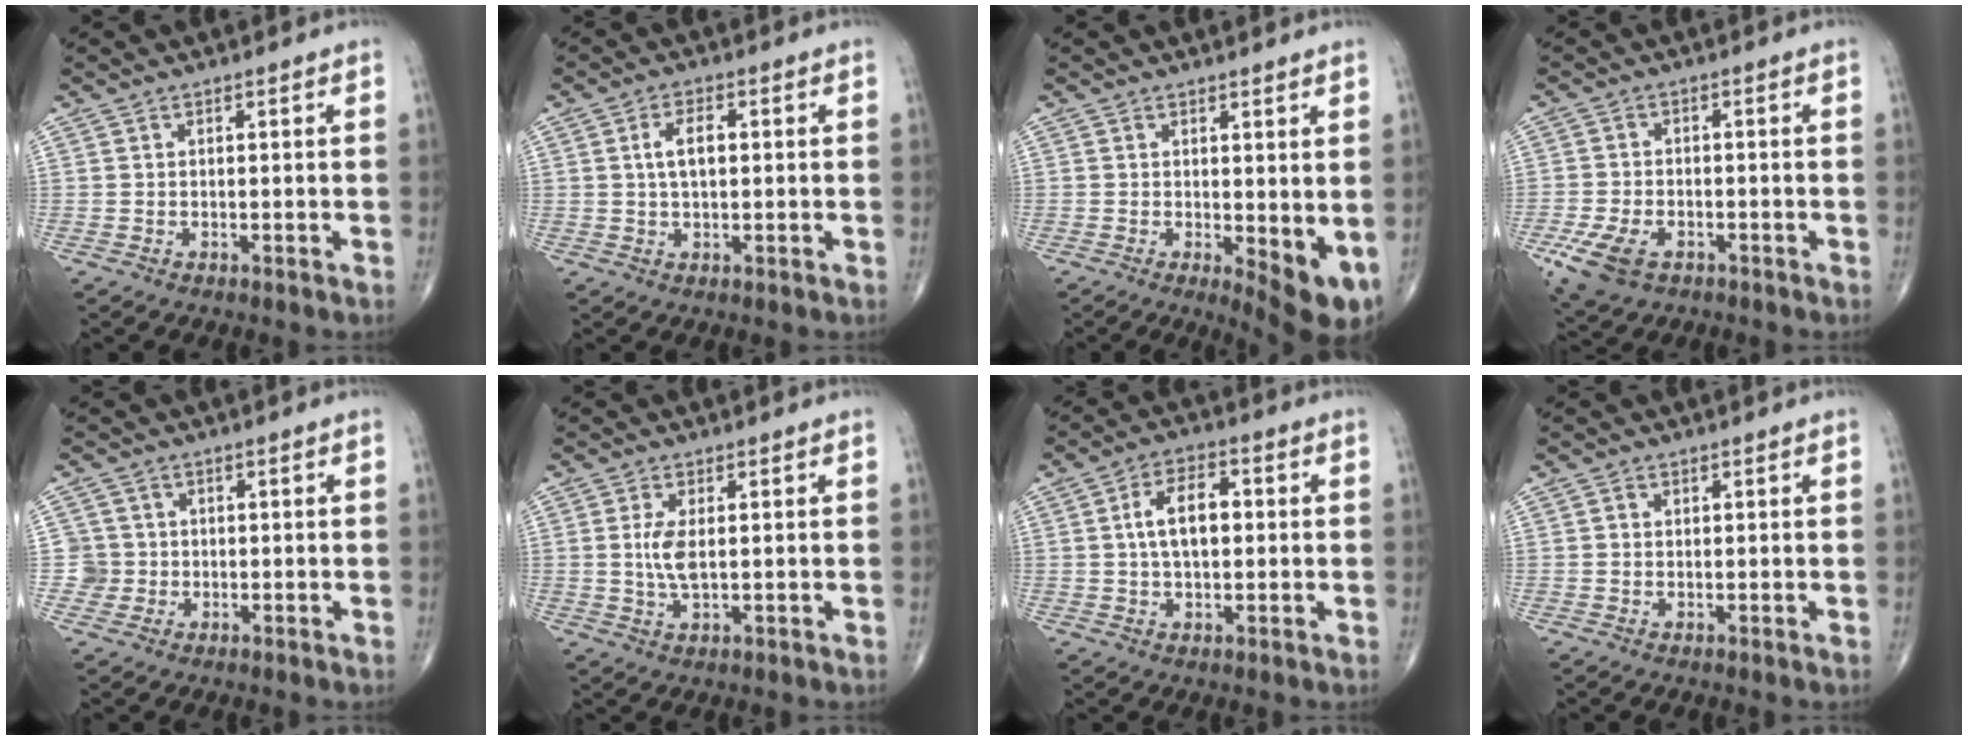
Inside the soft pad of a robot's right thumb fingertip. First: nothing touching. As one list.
[{"total": 4.7, "force": [0.7, 2.4, 4.0], "torque": [-0.076, 0.005, 0.010]}, {"total": 7.2, "force": [-0.3, 2.6, 6.7], "torque": [-0.083, -0.018, 0.003]}, {"total": 7.8, "force": [-3.8, 4.7, 5.0], "torque": [-0.103, 0.005, -0.065]}, {"total": 3.2, "force": [-0.4, 3.2, -0.4], "torque": [0.032, 0.010, -0.014]}, {"total": 4.4, "force": [0.4, 1.8, 4.0], "torque": [-0.088, -0.006, 0.010]}, {"total": 8.2, "force": [0.7, 4.6, 6.8], "torque": [-0.113, 0.017, 0.007]}, {"total": 0.9, "force": [0.1, 0.8, 0.3], "torque": [0.002, 0.001, 0.000]}]